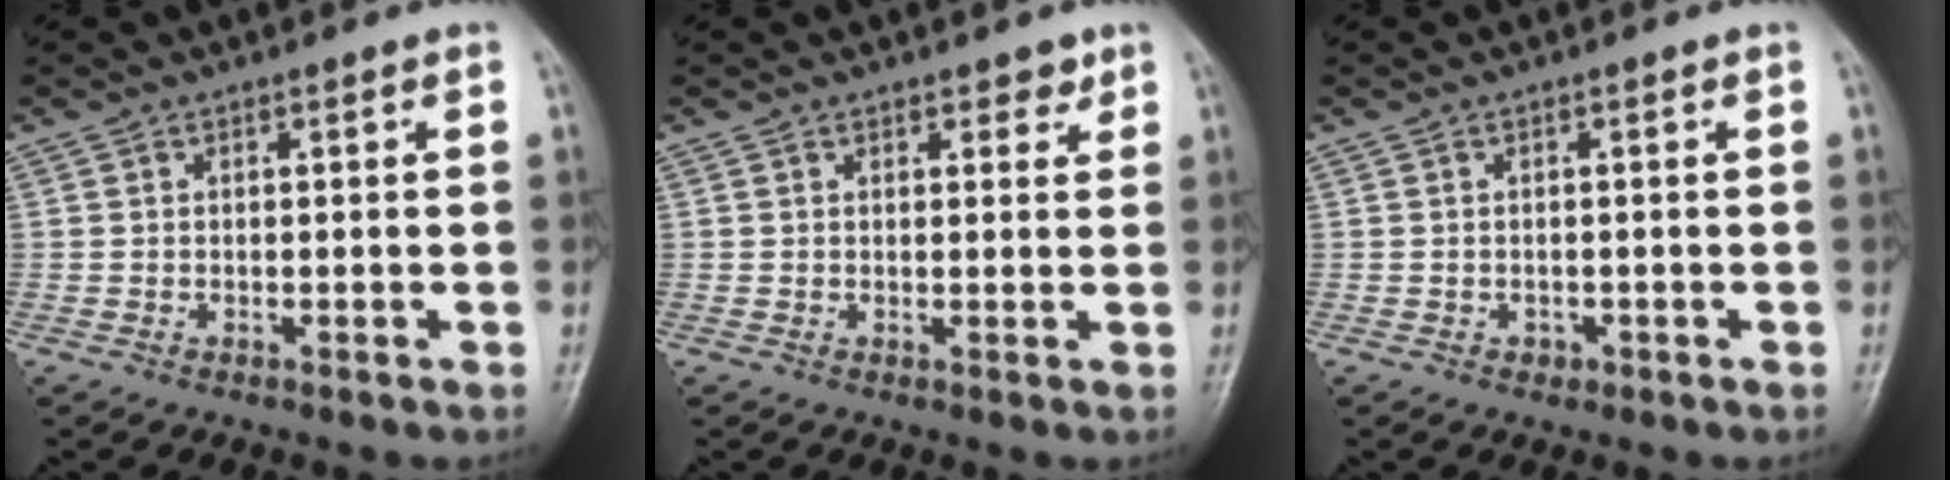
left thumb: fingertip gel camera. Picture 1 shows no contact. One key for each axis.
{"total": 2.2, "fx": 1.6, "fy": 1.2, "fz": 1.0, "tx": 0.002, "ty": -0.008, "tz": 0.018}
{"total": 1.1, "fx": -0.5, "fy": 0.9, "fz": 0.4, "tx": -0.002, "ty": 0.002, "tz": -0.005}